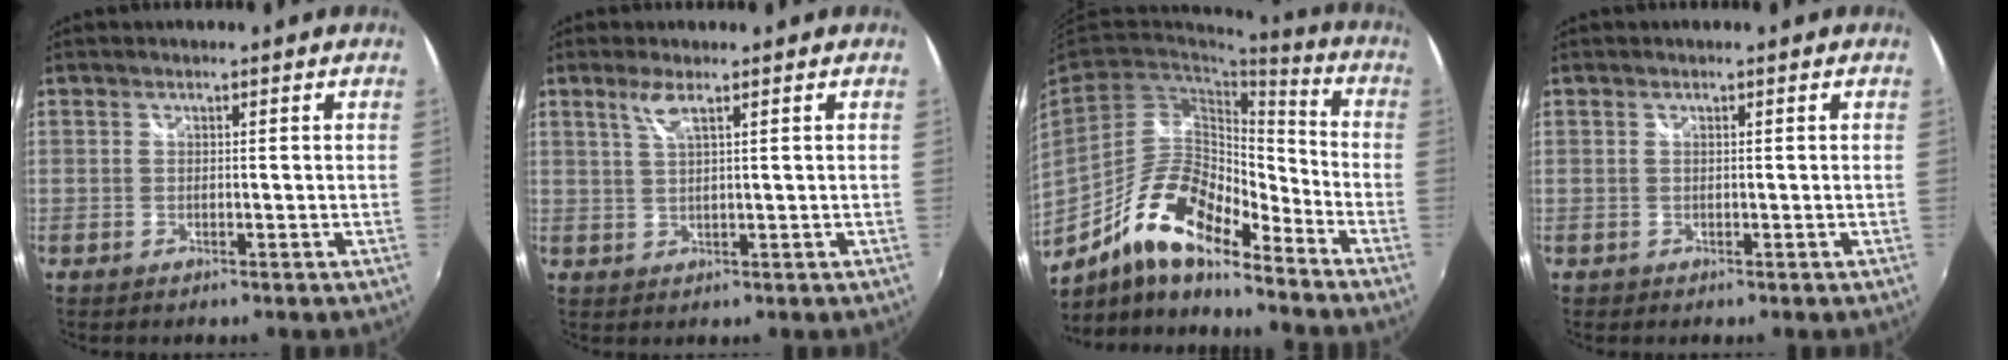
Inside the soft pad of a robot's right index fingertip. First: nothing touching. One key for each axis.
{"total": 3.0, "fx": 1.8, "fy": 0.0, "fz": 2.4, "tx": -0.048, "ty": 0.000, "tz": 0.037}
{"total": 16.1, "fx": -11.4, "fy": 4.8, "fz": 10.3, "tx": -0.192, "ty": 0.001, "tz": -0.214}
{"total": 0.0}